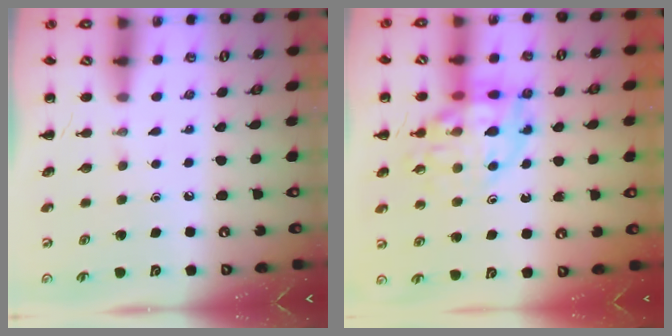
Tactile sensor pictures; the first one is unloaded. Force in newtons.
{"total": 14.8, "press": 14.5, "slide": 2.9}